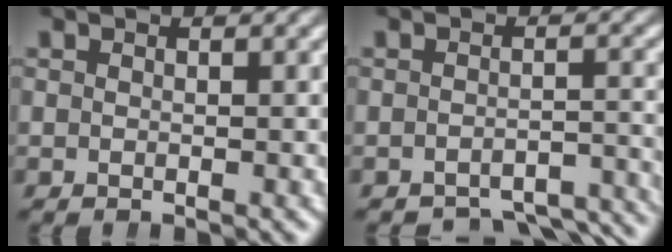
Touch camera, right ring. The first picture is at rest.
{"total": 7.6, "force": [-7.1, 1.8, 1.9], "torque": [-0.007, -0.020, -0.103]}